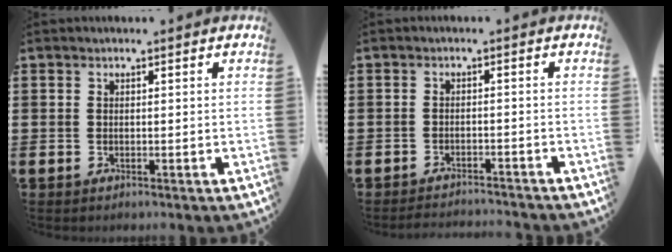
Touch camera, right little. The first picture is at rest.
{"total": 1.7, "force": [-1.7, -0.1, -0.1], "torque": [-0.003, 0.005, -0.036]}